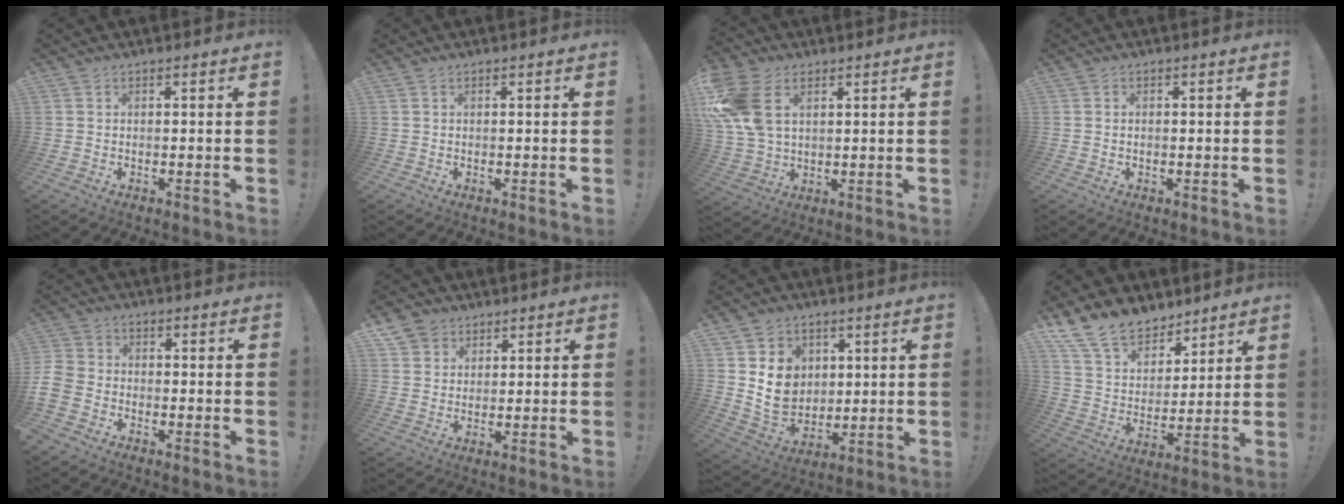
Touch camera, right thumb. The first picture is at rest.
{"total": 0.0}
{"total": 13.2, "force": [4.8, 8.8, 8.7], "torque": [-0.168, -0.009, 0.092]}
{"total": 0.6, "force": [0.1, 0.5, 0.2], "torque": [0.002, 0.000, -0.001]}
{"total": 5.8, "force": [-3.5, 4.0, 2.3], "torque": [-0.060, 0.015, -0.067]}
{"total": 5.5, "force": [3.5, 4.3, 0.5], "torque": [-0.015, -0.019, 0.069]}
{"total": 12.0, "force": [3.8, 10.2, 5.1], "torque": [-0.077, -0.027, 0.081]}
{"total": 15.3, "force": [11.9, 8.3, 4.8], "torque": [-0.103, -0.084, 0.228]}